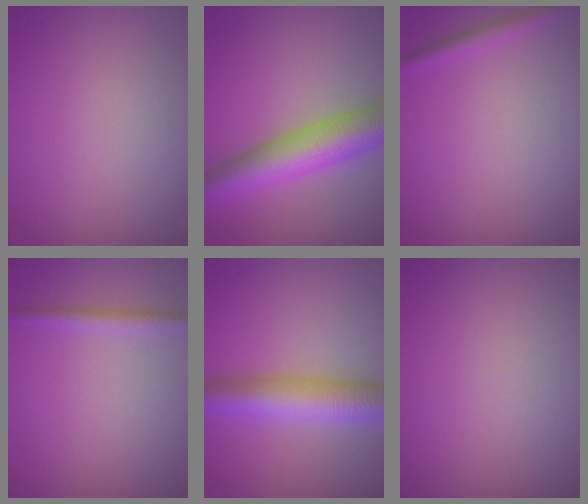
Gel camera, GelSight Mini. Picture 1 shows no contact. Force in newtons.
{"total": 7.9, "press": 7.9, "slide": 0.2}
{"total": 1.5, "press": 1.4, "slide": 0.1}
{"total": 1.8, "press": 1.8, "slide": 0.1}
{"total": 6.4, "press": 6.4, "slide": 0.1}
{"total": 0.0}